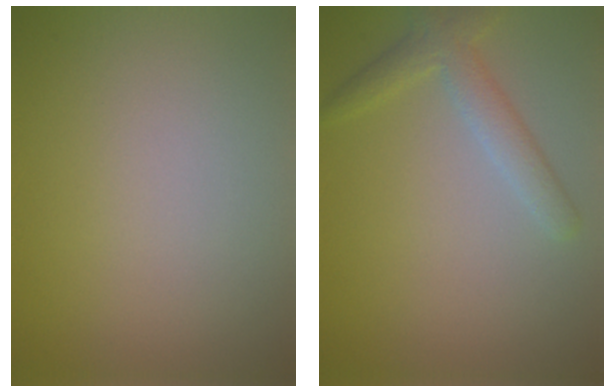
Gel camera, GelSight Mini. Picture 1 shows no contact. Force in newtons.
{"total": 2.7, "press": 2.7, "slide": 0.1}